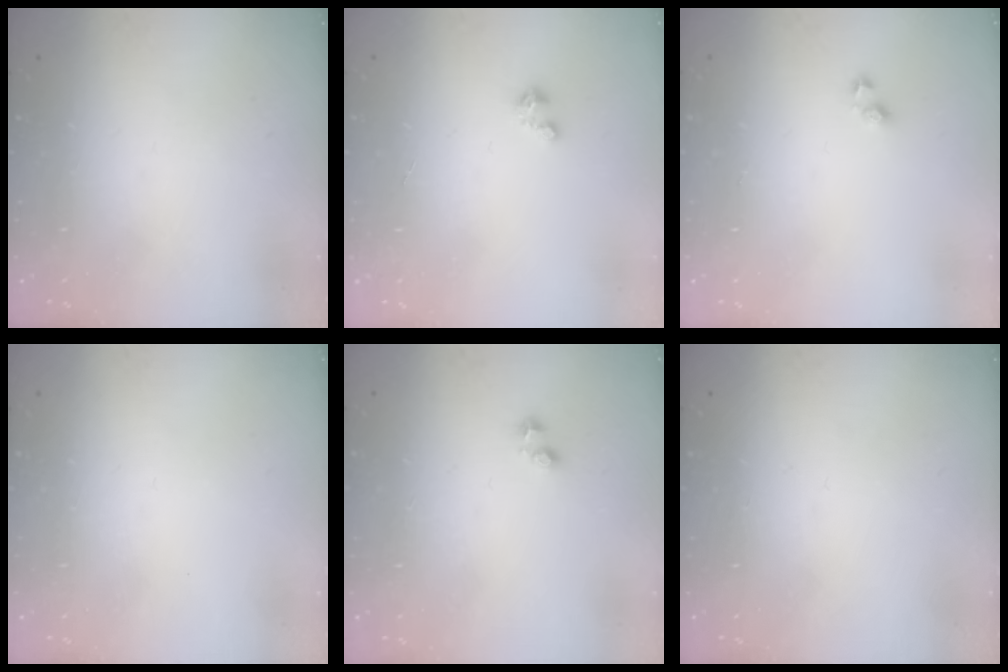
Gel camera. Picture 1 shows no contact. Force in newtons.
{"total": 1.6, "press": 1.6, "slide": 0.2}
{"total": 2.9, "press": 2.7, "slide": 1.1}
{"total": 0.0}
{"total": 1.9, "press": 1.9, "slide": 0.5}
{"total": 0.0}